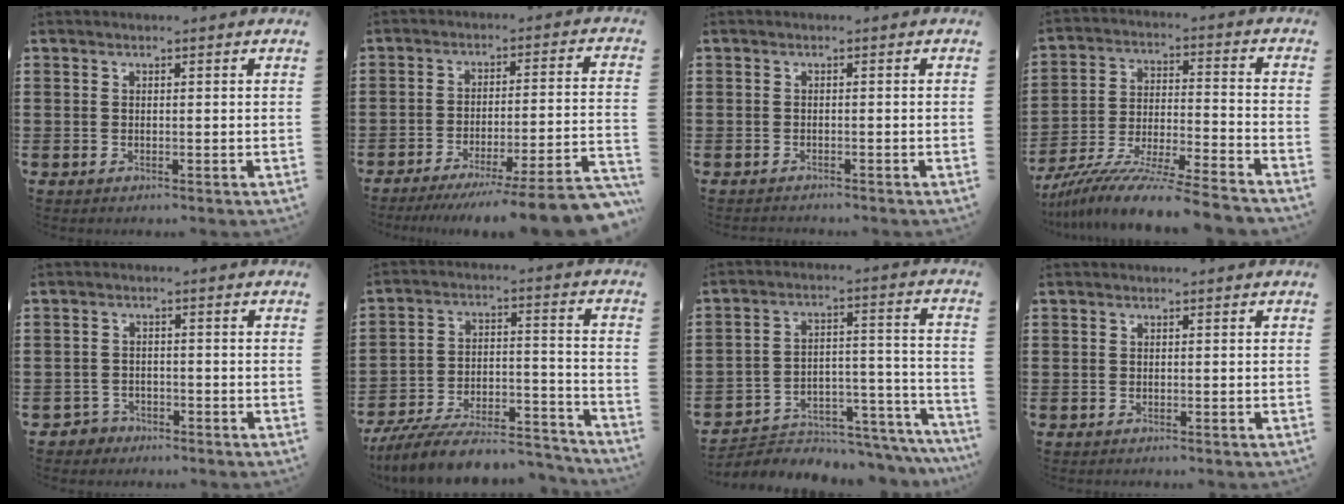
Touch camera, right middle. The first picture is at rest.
{"total": 8.5, "force": [-6.8, -0.3, 5.1], "torque": [-0.070, -0.005, -0.129]}
{"total": 0.8, "force": [-0.8, 0.2, -0.2], "torque": [0.003, 0.004, -0.019]}
{"total": 11.0, "force": [-10.0, -0.1, 4.5], "torque": [-0.083, 0.010, -0.198]}
{"total": 2.2, "force": [-2.0, 0.9, -0.1], "torque": [-0.006, 0.002, -0.044]}
{"total": 10.2, "force": [-9.1, 1.7, 4.3], "torque": [-0.073, 0.016, -0.177]}
{"total": 4.4, "force": [-4.1, 1.5, 0.9], "torque": [-0.019, 0.007, -0.083]}
{"total": 0.5, "force": [-0.4, 0.3, -0.2], "torque": [0.003, 0.005, -0.010]}